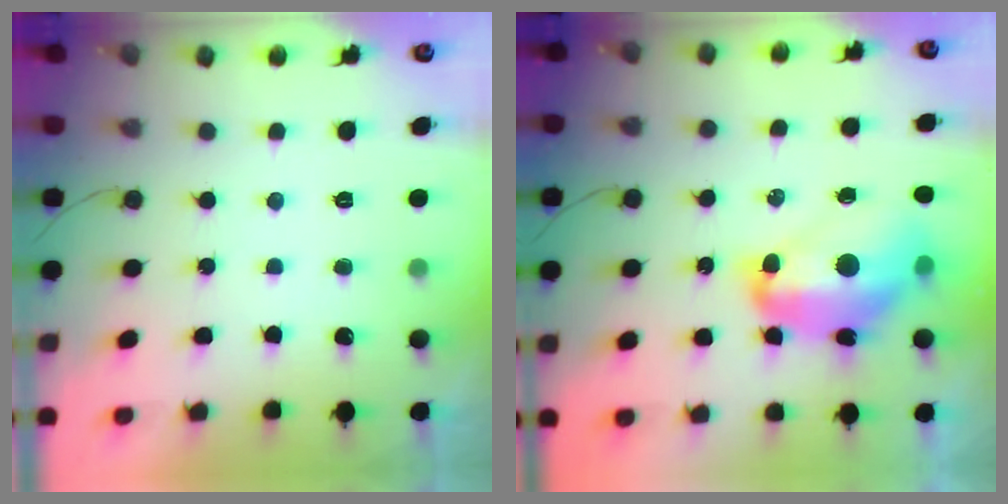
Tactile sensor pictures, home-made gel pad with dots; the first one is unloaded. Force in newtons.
{"total": 16.7, "press": 16.6, "slide": 1.8}